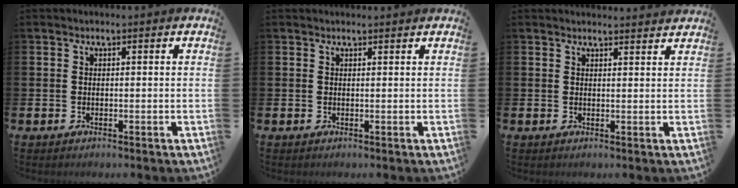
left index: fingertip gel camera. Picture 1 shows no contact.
{"total": 0.6, "force": [0.6, 0.0, 0.1], "torque": [0.009, -0.004, 0.008]}
{"total": 1.8, "force": [1.8, -0.1, -0.1], "torque": [0.010, -0.015, 0.031]}